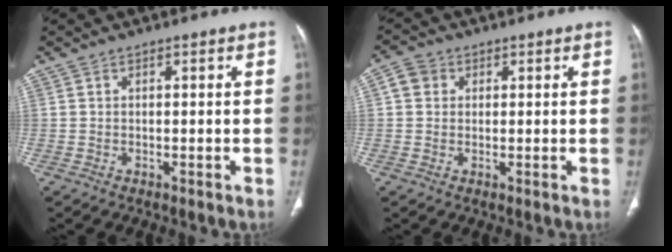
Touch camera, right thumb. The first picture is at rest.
{"total": 3.6, "force": [0.9, 3.2, 1.4], "torque": [-0.014, 0.006, 0.014]}